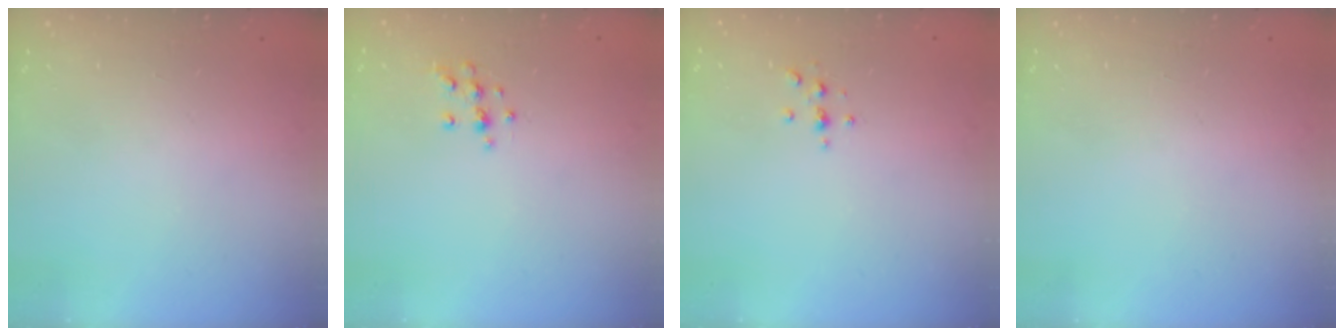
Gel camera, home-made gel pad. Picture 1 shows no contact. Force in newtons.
{"total": 9.0, "press": 8.9, "slide": 0.8}
{"total": 2.3, "press": 2.3, "slide": 0.2}
{"total": 0.0}